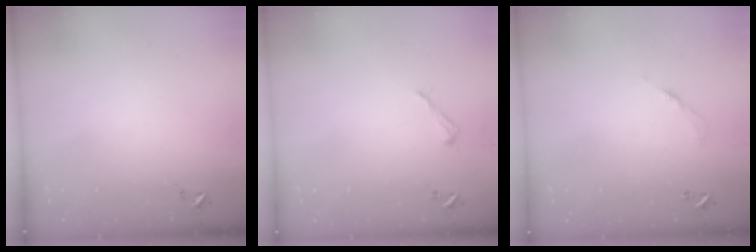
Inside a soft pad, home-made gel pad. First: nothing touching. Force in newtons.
{"total": 2.6, "press": 2.6, "slide": 0.3}
{"total": 3.6, "press": 3.6, "slide": 0.2}